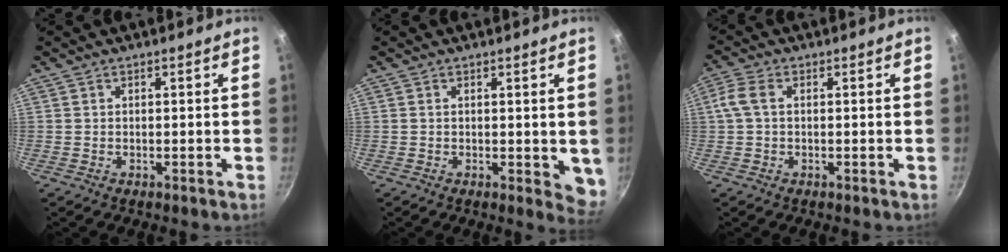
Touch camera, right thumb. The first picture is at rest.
{"total": 4.5, "force": [0.5, 2.2, 3.9], "torque": [-0.036, -0.009, 0.007]}
{"total": 4.0, "force": [0.4, 2.4, 3.2], "torque": [-0.073, 0.013, 0.003]}